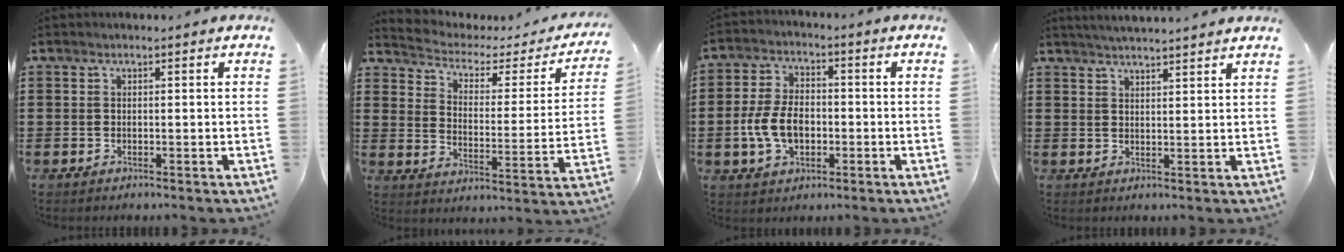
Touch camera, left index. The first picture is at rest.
{"total": 2.5, "force": [1.8, 1.4, 1.0], "torque": [-0.038, -0.015, 0.021]}
{"total": 7.6, "force": [-1.7, 4.7, 5.7], "torque": [-0.136, 0.003, -0.039]}
{"total": 2.9, "force": [2.9, -0.6, 0.2], "torque": [-0.011, -0.009, 0.053]}